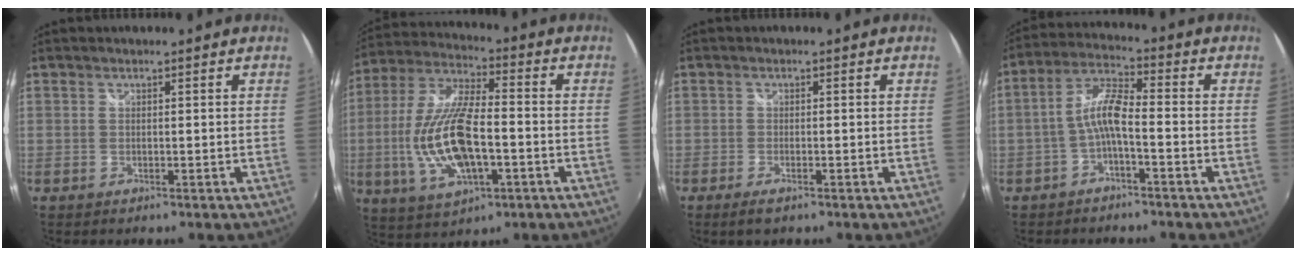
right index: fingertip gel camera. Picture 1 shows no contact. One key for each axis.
{"total": 17.0, "fx": -3.6, "fy": 6.5, "fz": 15.3, "tx": -0.318, "ty": -0.006, "tz": -0.059}
{"total": 2.5, "fx": -1.7, "fy": 0.8, "fz": 1.7, "tx": -0.039, "ty": -0.006, "tz": -0.033}
{"total": 6.5, "fx": -2.3, "fy": 1.4, "fz": 5.9, "tx": -0.135, "ty": 0.017, "tz": -0.043}